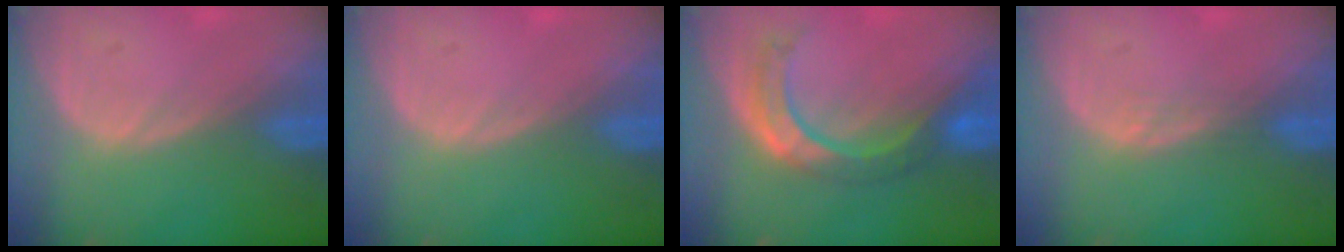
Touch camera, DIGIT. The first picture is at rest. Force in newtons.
{"total": 0.0}
{"total": 8.5, "press": 7.2, "slide": 4.5}
{"total": 1.1, "press": 1.1, "slide": 0.1}